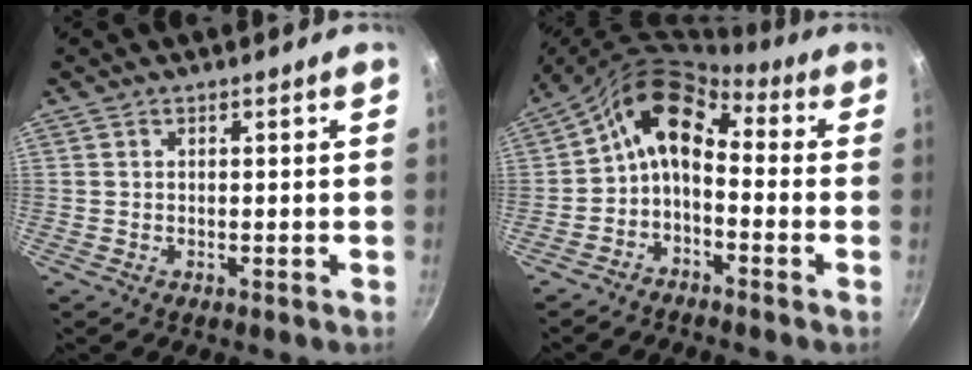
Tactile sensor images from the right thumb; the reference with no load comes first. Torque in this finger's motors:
{"motor_torque": [-0.74, 1.07, 1.34, -0.24, 0.14]}